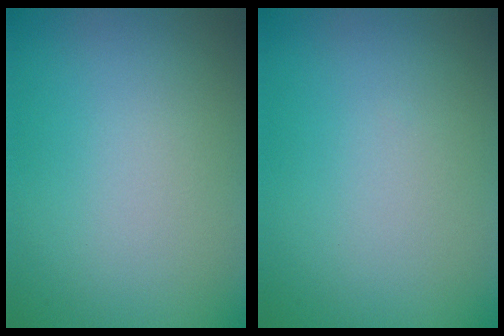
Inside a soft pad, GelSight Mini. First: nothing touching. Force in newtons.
{"total": 0.0}